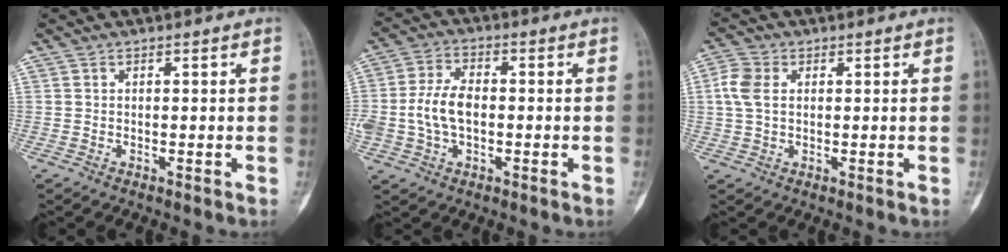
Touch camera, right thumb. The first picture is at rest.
{"total": 8.5, "force": [-0.8, 5.4, 6.6], "torque": [-0.132, 0.018, -0.018]}
{"total": 5.2, "force": [1.0, 3.5, 3.7], "torque": [-0.087, 0.011, 0.015]}